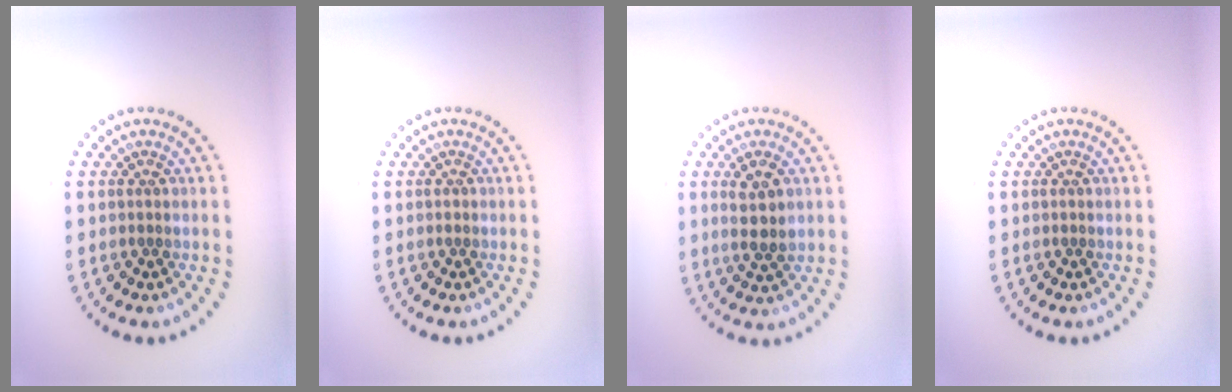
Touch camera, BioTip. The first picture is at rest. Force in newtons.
{"total": 0.6, "press": 0.6, "slide": 0.1}
{"total": 2.8, "press": 2.7, "slide": 0.8}
{"total": 0.0}